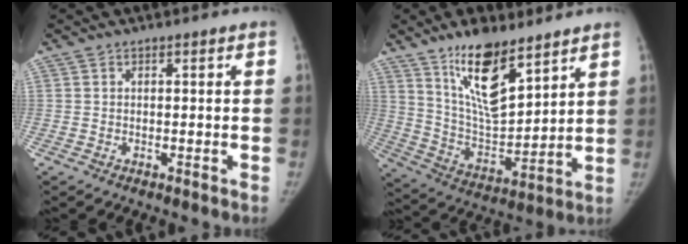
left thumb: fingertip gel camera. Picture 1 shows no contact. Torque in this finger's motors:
{"motor_torque": [1.34, -0.22, 1.63, -1.14, 0.51]}